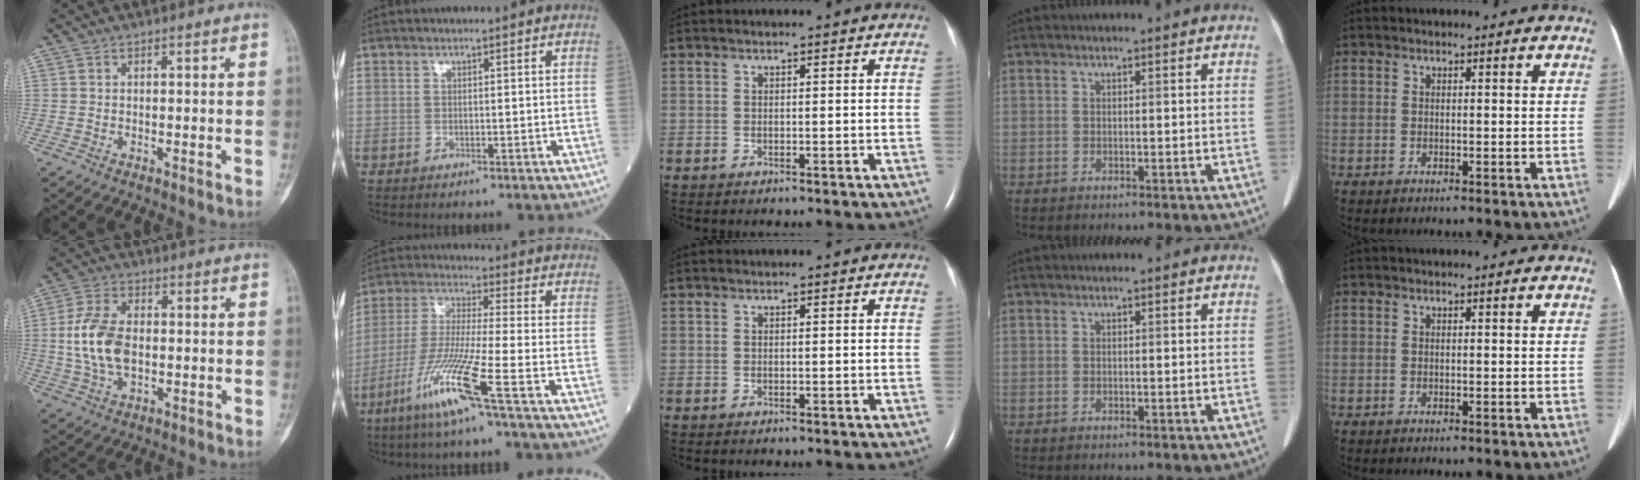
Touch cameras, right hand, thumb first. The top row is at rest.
{"thumb": {"total": 10.7, "force": [-0.4, 6.4, 8.6], "torque": [-0.174, 0.009, -0.009]}, "index": {"total": 11.6, "force": [-6.0, -1.5, 9.8], "torque": [-0.199, -0.025, -0.123]}}